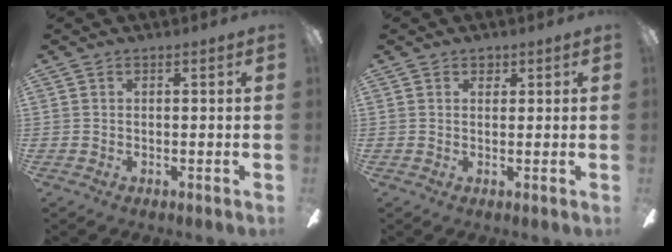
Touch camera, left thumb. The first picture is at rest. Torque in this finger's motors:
{"motor_torque": [0.56, 0.04, 0.31, 0.04, 0.00]}